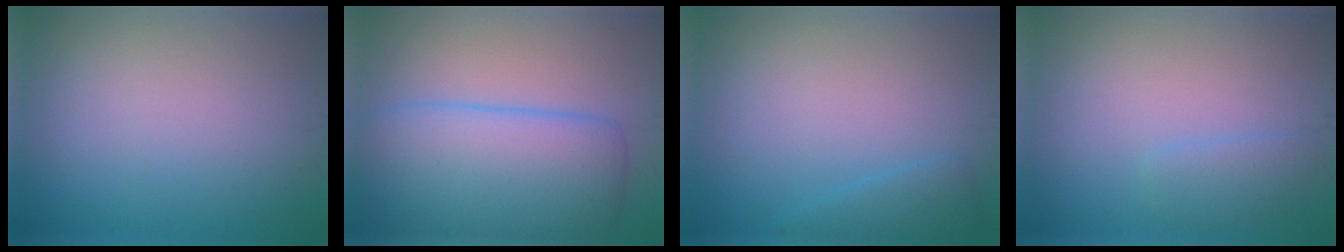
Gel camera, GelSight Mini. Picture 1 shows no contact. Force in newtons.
{"total": 8.3, "press": 8.3, "slide": 0.0}
{"total": 1.7, "press": 1.7, "slide": 0.2}
{"total": 1.6, "press": 1.6, "slide": 0.0}